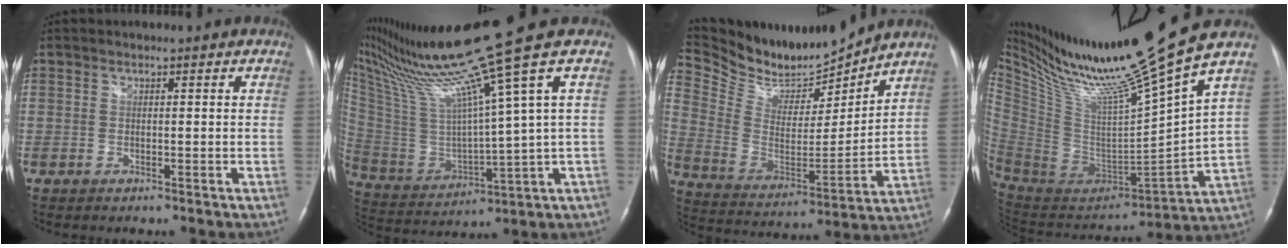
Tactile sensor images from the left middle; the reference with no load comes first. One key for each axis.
{"total": 19.4, "fx": 13.6, "fy": -3.6, "fz": 13.4, "tx": -0.246, "ty": -0.033, "tz": 0.252}
{"total": 18.0, "fx": 17.2, "fy": 3.0, "fz": 4.1, "tx": -0.093, "ty": -0.026, "tz": 0.304}
{"total": 24.2, "fx": 19.4, "fy": -2.4, "fz": 14.2, "tx": -0.248, "ty": -0.064, "tz": 0.348}